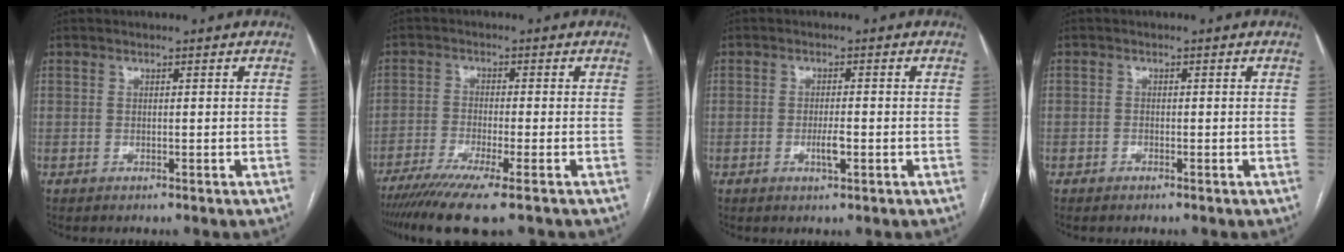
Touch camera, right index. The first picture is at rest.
{"total": 9.9, "force": [-7.3, 0.1, 6.7], "torque": [-0.110, -0.022, -0.120]}
{"total": 2.7, "force": [-0.9, 0.5, 2.5], "torque": [-0.049, -0.002, -0.013]}
{"total": 0.8, "force": [-0.6, 0.5, 0.1], "torque": [-0.003, 0.002, -0.011]}